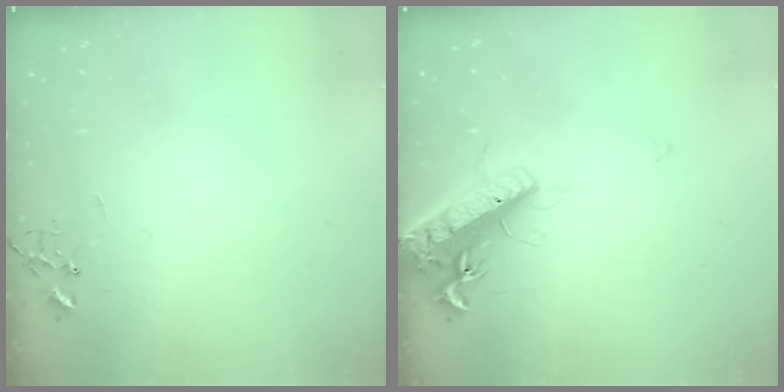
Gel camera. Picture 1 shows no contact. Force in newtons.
{"total": 16.3, "press": 15.9, "slide": 3.8}